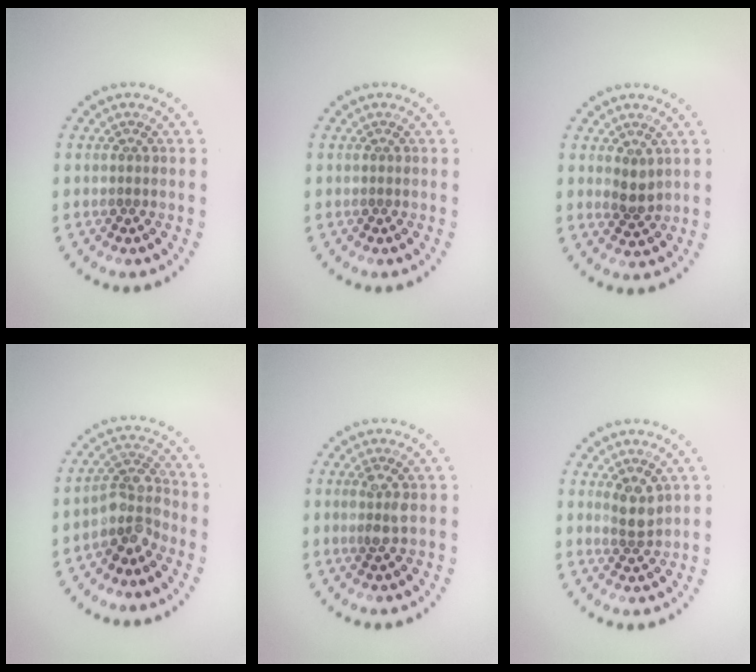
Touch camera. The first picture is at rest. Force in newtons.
{"total": 0.0}
{"total": 1.4, "press": 1.4, "slide": 0.5}
{"total": 3.6, "press": 3.0, "slide": 2.0}
{"total": 1.8, "press": 1.6, "slide": 0.6}
{"total": 2.1, "press": 1.8, "slide": 1.2}